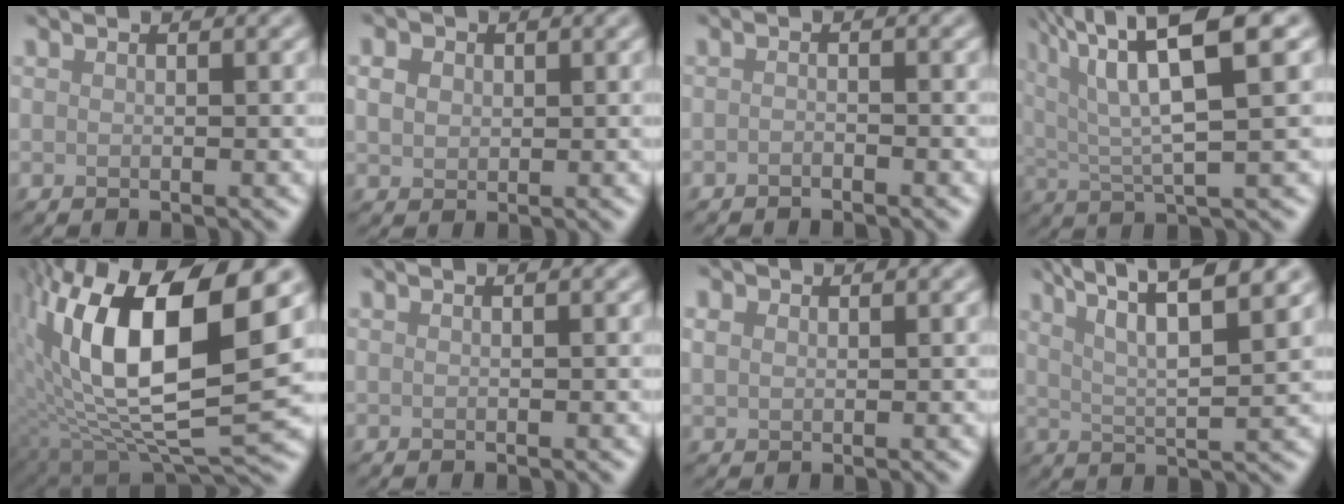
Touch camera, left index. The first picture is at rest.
{"total": 1.9, "force": [0.6, 1.5, 0.9], "torque": [-0.019, 0.001, 0.010]}
{"total": 0.8, "force": [-0.7, 0.1, 0.4], "torque": [-0.007, 0.000, -0.013]}
{"total": 9.7, "force": [4.9, 2.2, 8.1], "torque": [-0.131, 0.021, 0.084]}
{"total": 16.0, "force": [2.9, 6.3, 14.4], "torque": [-0.270, 0.003, 0.048]}
{"total": 0.0}
{"total": 1.2, "force": [0.7, 0.9, 0.5], "torque": [-0.012, 0.002, 0.014]}
{"total": 8.9, "force": [5.5, 2.2, 6.6], "torque": [-0.086, 0.021, 0.060]}